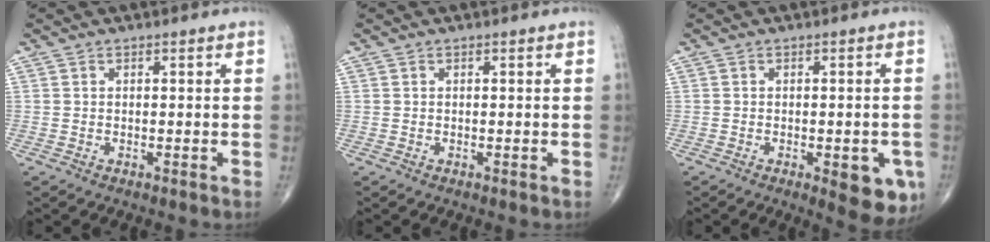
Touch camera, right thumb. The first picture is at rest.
{"total": 0.0}
{"total": 8.0, "force": [-2.8, 3.0, 6.8], "torque": [-0.062, -0.004, -0.027]}